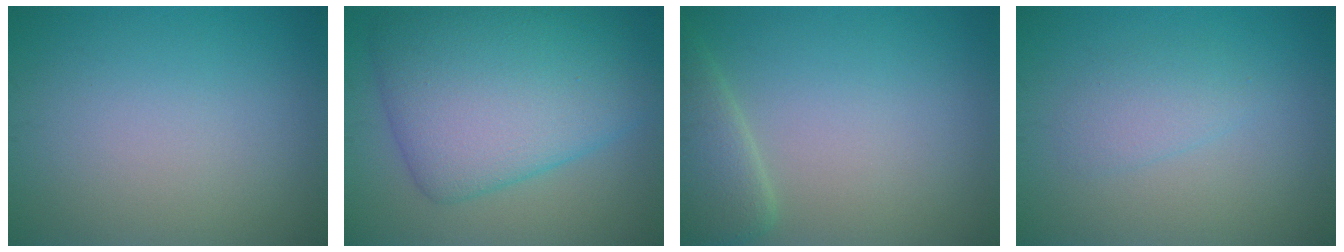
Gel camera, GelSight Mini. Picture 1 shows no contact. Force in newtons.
{"total": 10.2, "press": 10.1, "slide": 0.3}
{"total": 3.4, "press": 3.4, "slide": 0.2}
{"total": 1.8, "press": 1.8, "slide": 0.1}